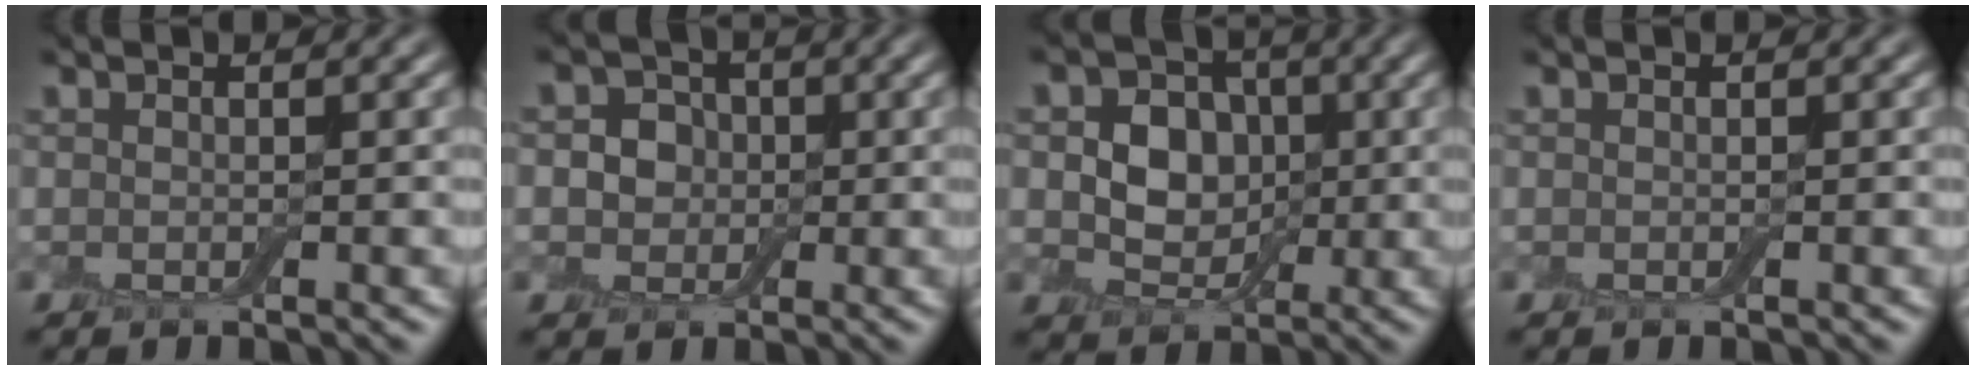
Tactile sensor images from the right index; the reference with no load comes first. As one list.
[{"total": 3.2, "force": [-0.2, 2.9, 1.3], "torque": [-0.007, 0.003, -0.023]}, {"total": 5.3, "force": [0.0, 4.4, 2.9], "torque": [-0.042, -0.002, -0.013]}, {"total": 0.0}]